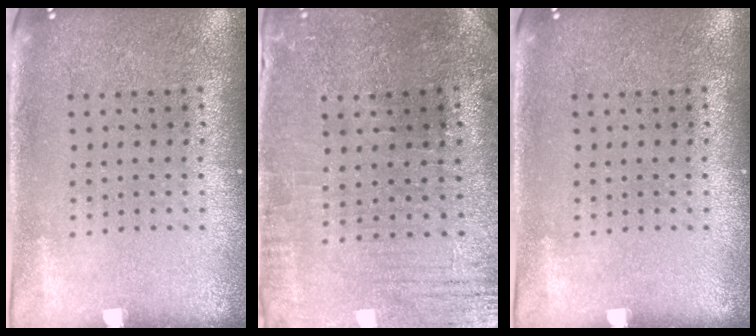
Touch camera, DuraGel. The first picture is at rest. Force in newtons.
{"total": 0.6, "press": 0.5, "slide": 0.3}
{"total": 0.0}